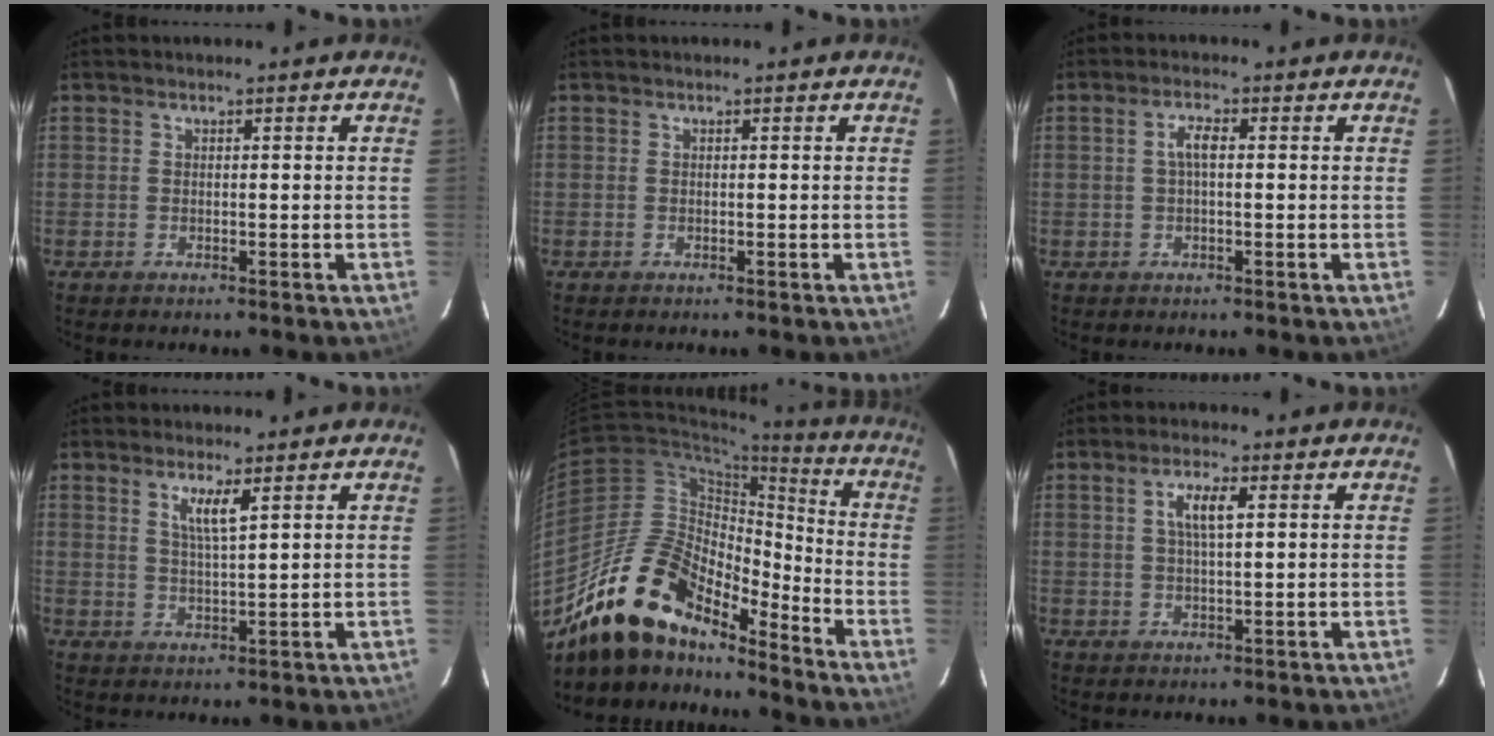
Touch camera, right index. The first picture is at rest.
{"total": 0.0}
{"total": 2.6, "force": [0.2, 0.7, 2.5], "torque": [-0.051, 0.008, 0.002]}
{"total": 3.9, "force": [2.0, 0.2, 3.3], "torque": [-0.063, -0.005, 0.037]}
{"total": 18.7, "force": [-15.3, 6.3, 8.6], "torque": [-0.154, 0.009, -0.283]}
{"total": 4.2, "force": [1.3, 1.0, 3.9], "torque": [-0.074, 0.005, 0.023]}